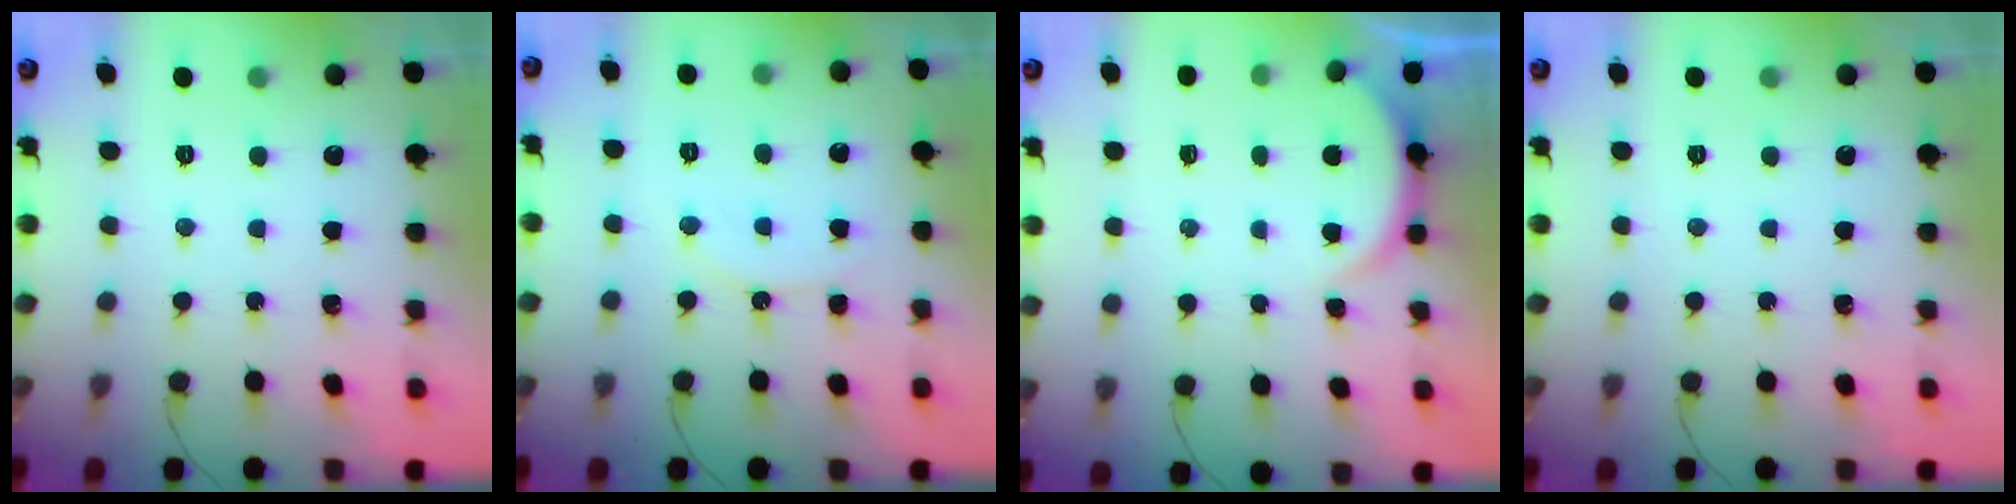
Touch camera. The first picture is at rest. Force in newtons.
{"total": 7.6, "press": 7.6, "slide": 0.7}
{"total": 2.9, "press": 2.8, "slide": 0.6}
{"total": 0.0}